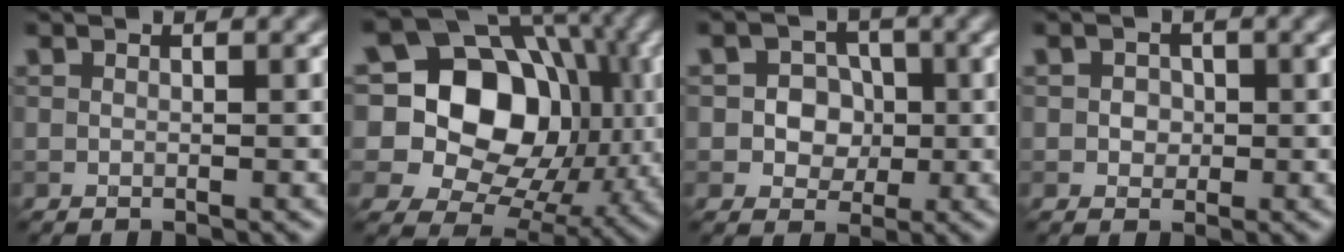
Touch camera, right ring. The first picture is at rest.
{"total": 19.3, "force": [3.6, 15.6, 10.8], "torque": [-0.211, 0.049, 0.049]}
{"total": 4.7, "force": [0.3, 4.2, 2.0], "torque": [-0.024, 0.018, -0.010]}
{"total": 1.5, "force": [0.2, 1.3, 0.7], "torque": [0.001, 0.007, -0.003]}